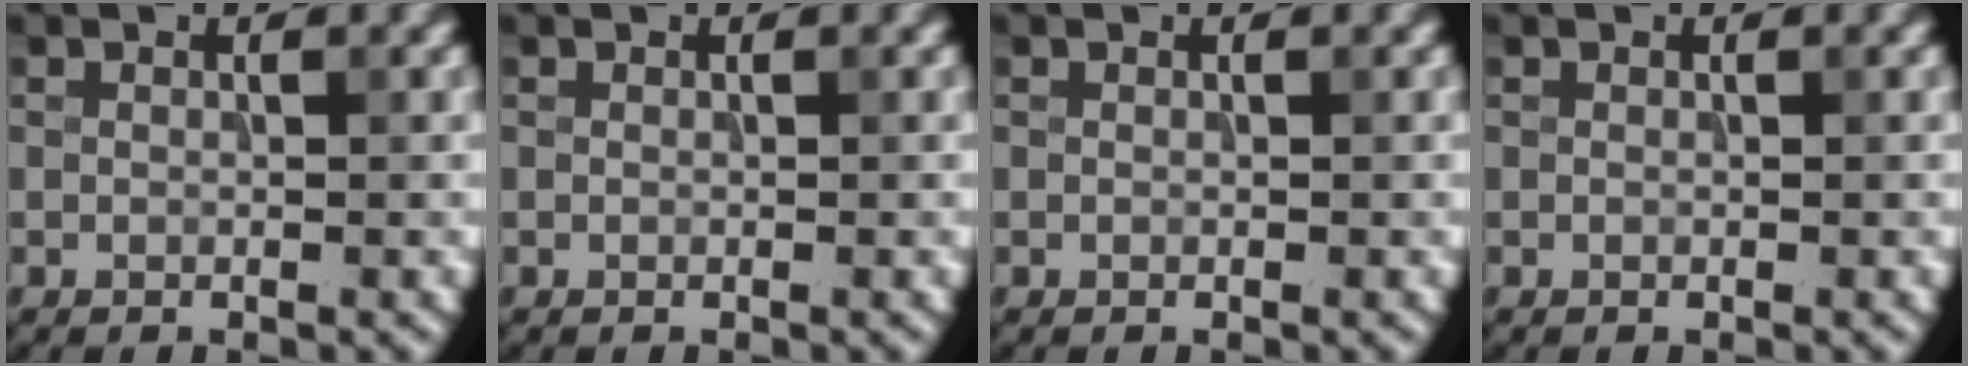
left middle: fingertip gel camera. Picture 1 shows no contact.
{"total": 0.0}
{"total": 0.0}
{"total": 0.0}